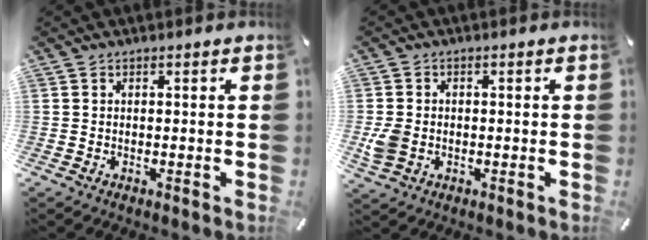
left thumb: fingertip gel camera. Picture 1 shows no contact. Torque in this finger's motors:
{"motor_torque": [0.80, 1.14, 0.27, -0.24, 0.18]}